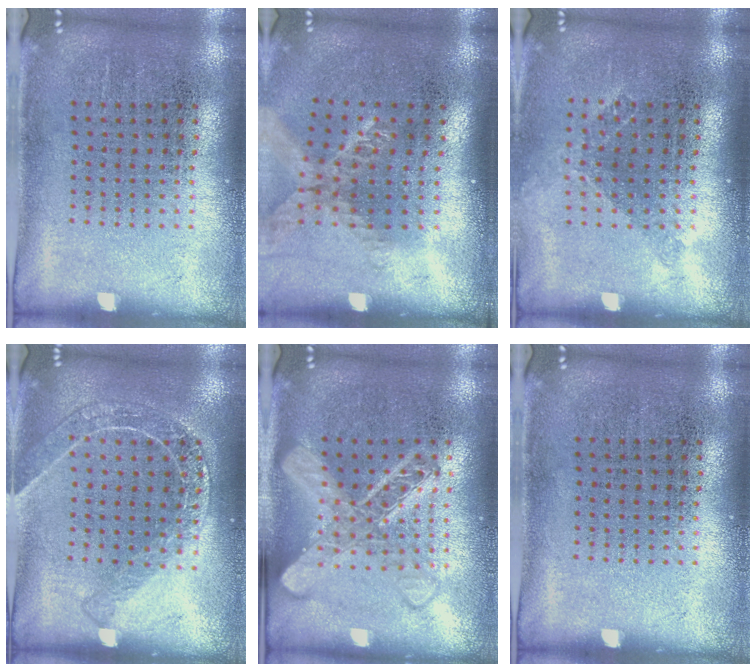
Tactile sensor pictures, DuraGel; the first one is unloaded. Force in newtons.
{"total": 1.7, "press": 1.3, "slide": 1.0}
{"total": 1.0, "press": 0.9, "slide": 0.5}
{"total": 1.6, "press": 1.5, "slide": 0.5}
{"total": 2.9, "press": 2.8, "slide": 0.5}
{"total": 0.0}